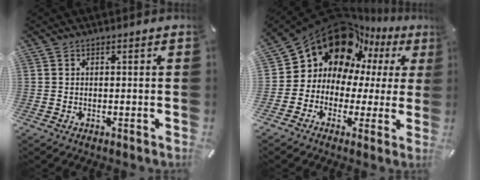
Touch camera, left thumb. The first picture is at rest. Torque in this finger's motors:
{"motor_torque": [2.35, 2.66, 2.34, -0.43, 0.20]}